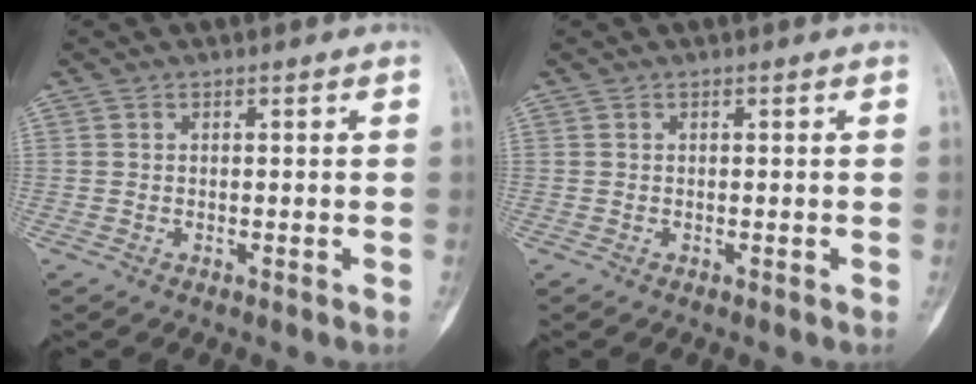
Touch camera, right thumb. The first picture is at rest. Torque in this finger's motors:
{"motor_torque": [0.39, 0.27, -0.04, -0.04, 0.04]}